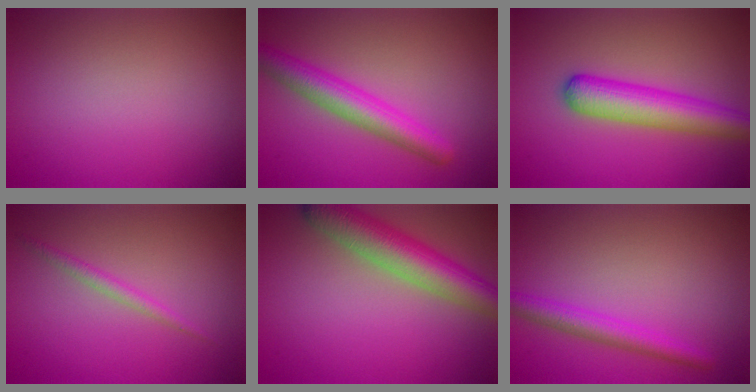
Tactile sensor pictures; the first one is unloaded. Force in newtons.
{"total": 4.7, "press": 4.7, "slide": 0.2}
{"total": 5.7, "press": 5.7, "slide": 0.2}
{"total": 1.4, "press": 1.4, "slide": 0.1}
{"total": 6.9, "press": 6.9, "slide": 0.2}
{"total": 3.0, "press": 3.0, "slide": 0.2}